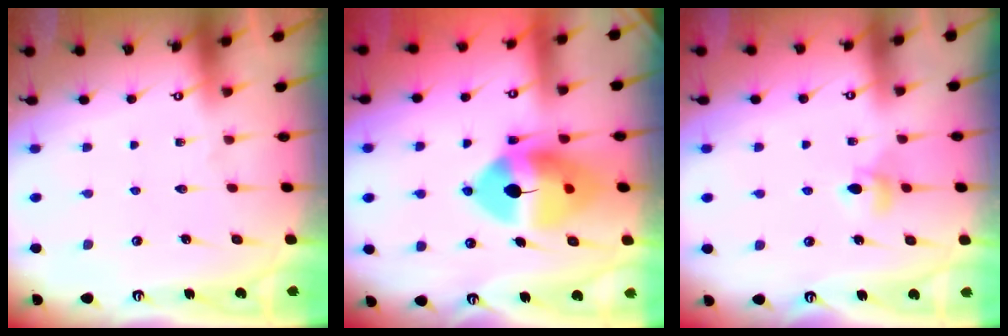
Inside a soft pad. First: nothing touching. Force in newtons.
{"total": 13.7, "press": 13.5, "slide": 2.2}
{"total": 5.7, "press": 5.6, "slide": 0.8}